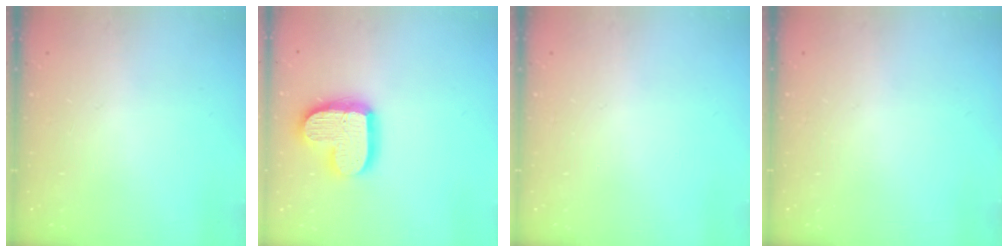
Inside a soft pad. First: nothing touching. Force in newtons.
{"total": 16.7, "press": 16.6, "slide": 1.2}
{"total": 0.0}
{"total": 0.0}